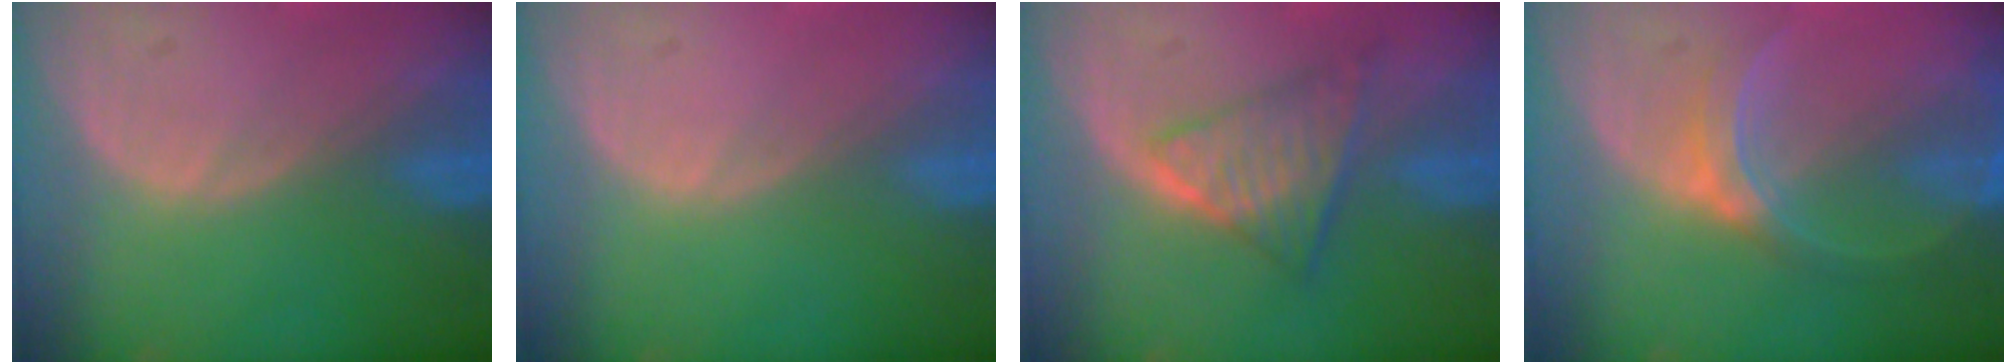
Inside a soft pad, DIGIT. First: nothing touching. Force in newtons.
{"total": 0.0}
{"total": 6.5, "press": 5.8, "slide": 2.9}
{"total": 6.2, "press": 5.6, "slide": 2.6}